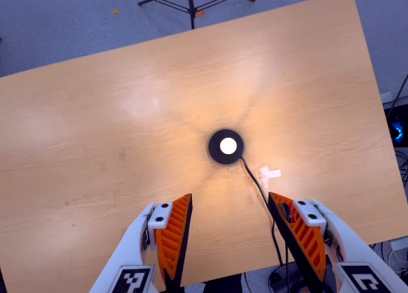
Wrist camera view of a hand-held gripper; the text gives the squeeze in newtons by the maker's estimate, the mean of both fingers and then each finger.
{"total": 0.0}